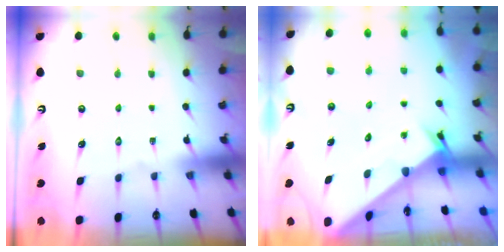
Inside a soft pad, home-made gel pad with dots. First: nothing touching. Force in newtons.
{"total": 2.4, "press": 2.4, "slide": 0.2}